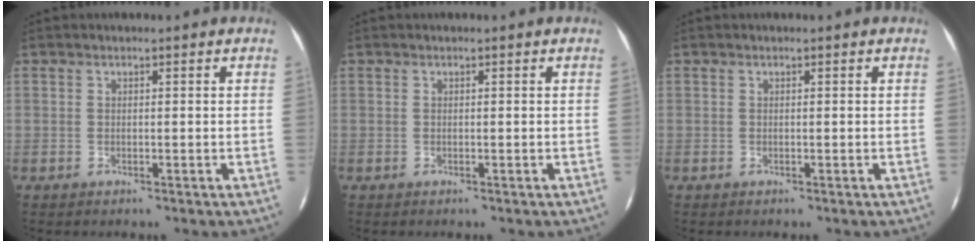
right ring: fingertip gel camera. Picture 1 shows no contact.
{"total": 0.0}
{"total": 0.0}